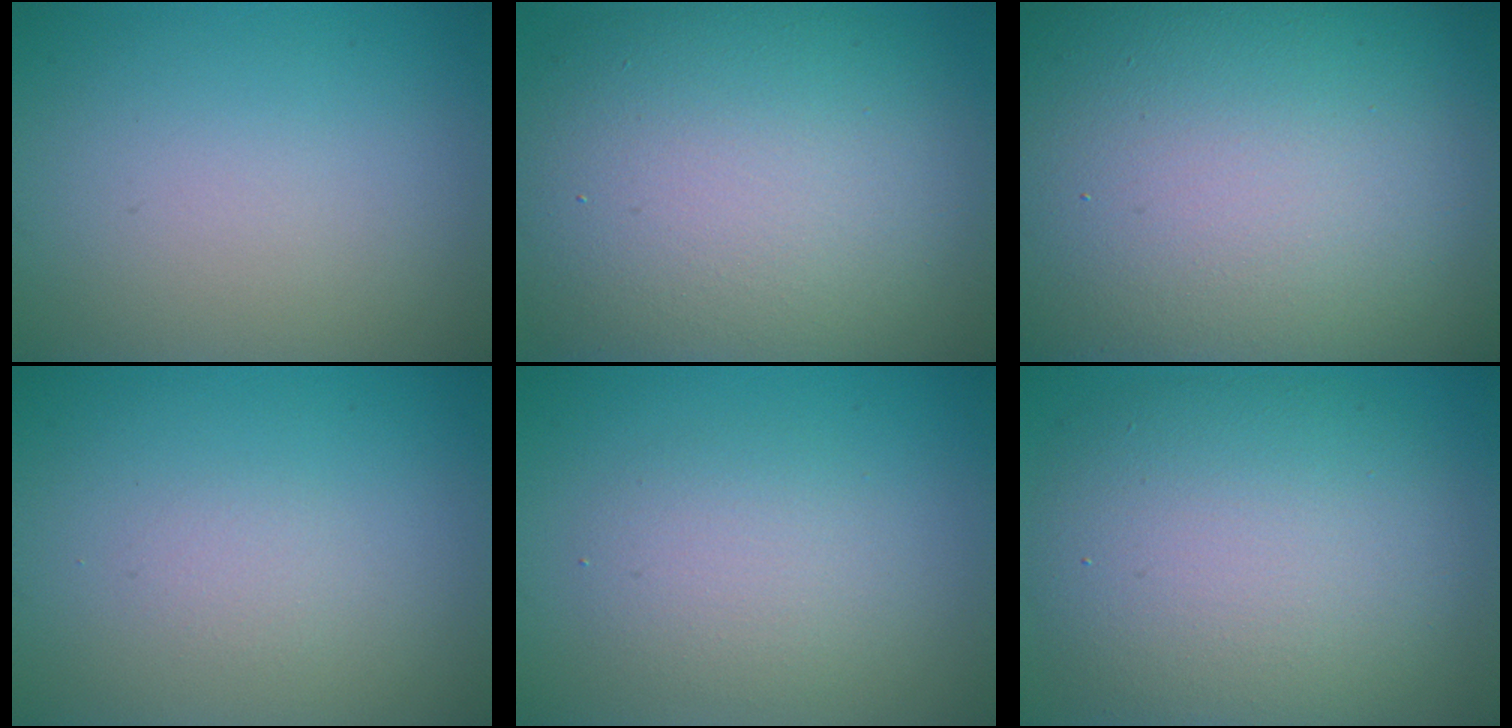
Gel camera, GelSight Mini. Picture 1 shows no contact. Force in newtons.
{"total": 14.1, "press": 14.1, "slide": 0.2}
{"total": 25.6, "press": 25.6, "slide": 1.1}
{"total": 0.9, "press": 0.9, "slide": 0.1}
{"total": 2.7, "press": 2.7, "slide": 0.1}
{"total": 10.3, "press": 10.2, "slide": 0.6}